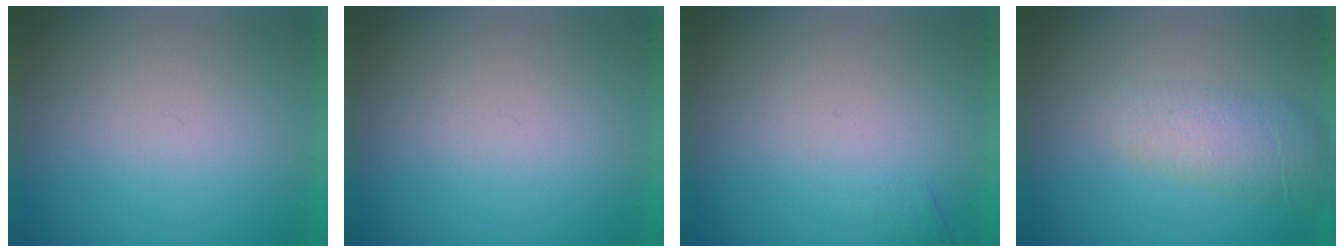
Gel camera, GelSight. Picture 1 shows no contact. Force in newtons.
{"total": 0.0}
{"total": 1.1}
{"total": 2.0}